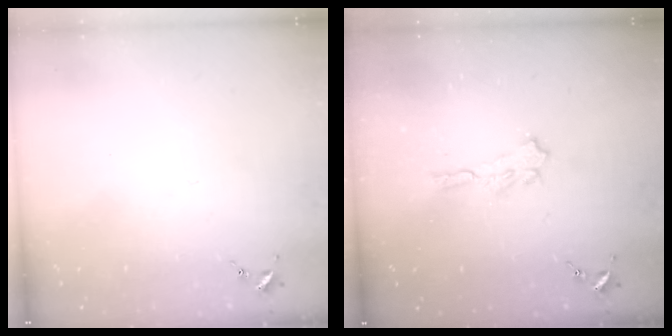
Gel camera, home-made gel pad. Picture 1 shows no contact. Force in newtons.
{"total": 5.0, "press": 5.0, "slide": 0.8}